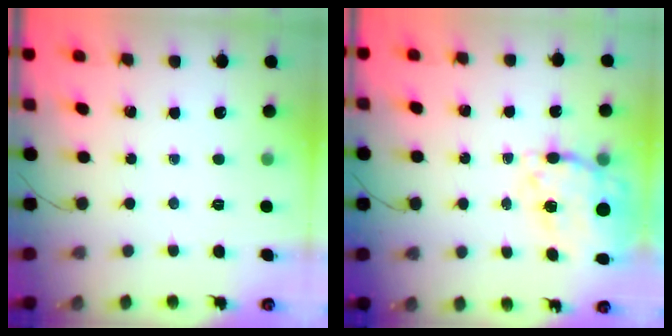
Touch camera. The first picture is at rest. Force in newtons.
{"total": 12.4, "press": 11.7, "slide": 4.2}